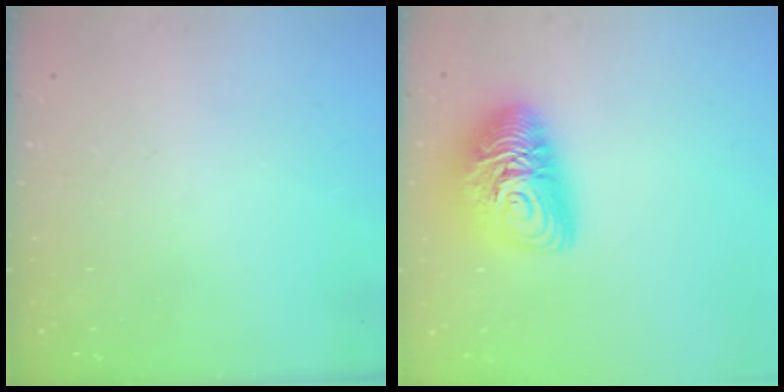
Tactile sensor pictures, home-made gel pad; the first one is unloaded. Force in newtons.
{"total": 14.0, "press": 14.0, "slide": 1.1}